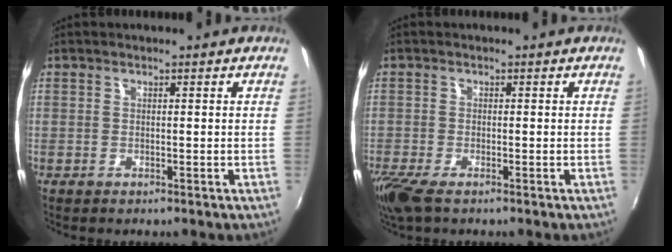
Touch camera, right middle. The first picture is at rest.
{"total": 5.0, "force": [-3.6, 1.1, 3.4], "torque": [-0.081, -0.023, -0.070]}